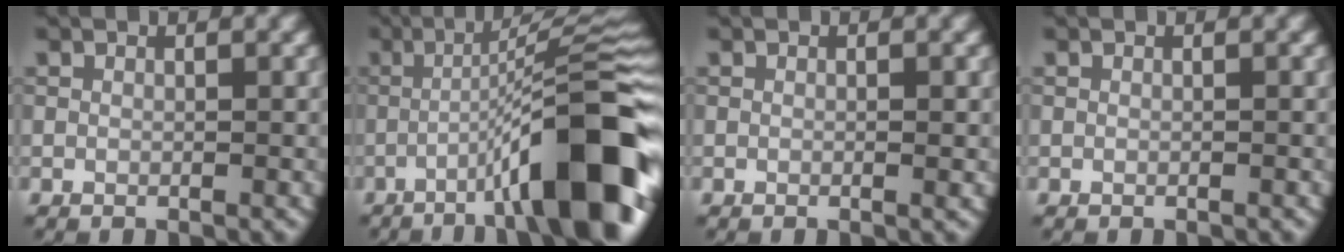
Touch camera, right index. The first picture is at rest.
{"total": 13.5, "force": [-5.2, 2.4, 12.2], "torque": [-0.162, 0.016, -0.077]}
{"total": 0.6, "force": [0.0, 0.1, 0.6], "torque": [-0.011, -0.002, 0.000]}
{"total": 0.0}